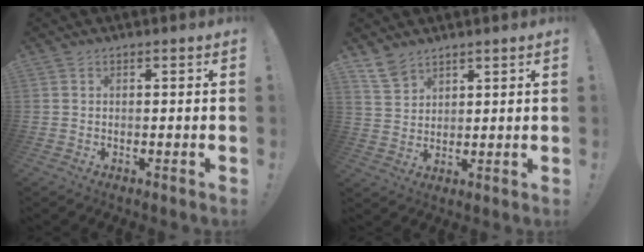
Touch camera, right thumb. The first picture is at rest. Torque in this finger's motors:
{"motor_torque": [-0.51, 0.28, 0.40, 0.26, 0.00]}